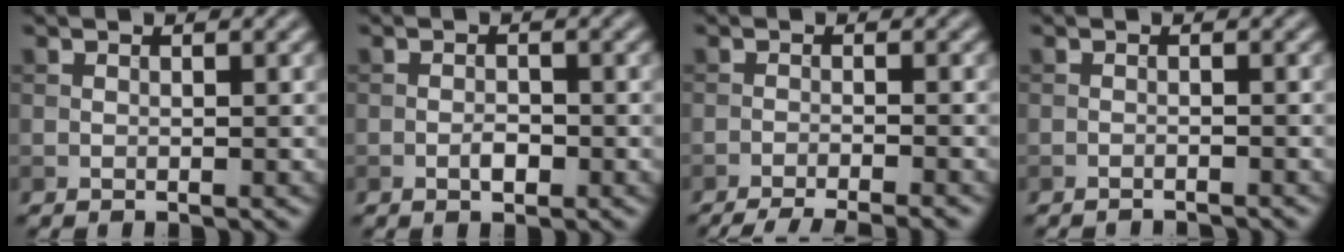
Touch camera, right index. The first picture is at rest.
{"total": 1.5, "force": [-0.6, 0.7, 1.1], "torque": [-0.019, 0.001, -0.013]}
{"total": 6.1, "force": [-5.2, 1.1, 3.0], "torque": [-0.044, -0.014, -0.080]}
{"total": 1.7, "force": [-1.6, 0.1, 0.4], "torque": [0.000, 0.000, -0.025]}